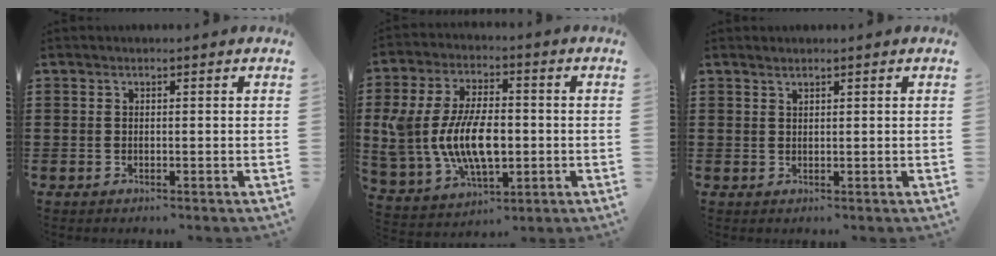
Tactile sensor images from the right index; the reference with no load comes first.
{"total": 12.0, "force": [-0.8, 6.8, 9.8], "torque": [-0.222, 0.000, -0.015]}
{"total": 0.7, "force": [0.6, 0.1, 0.3], "torque": [-0.007, -0.001, 0.011]}